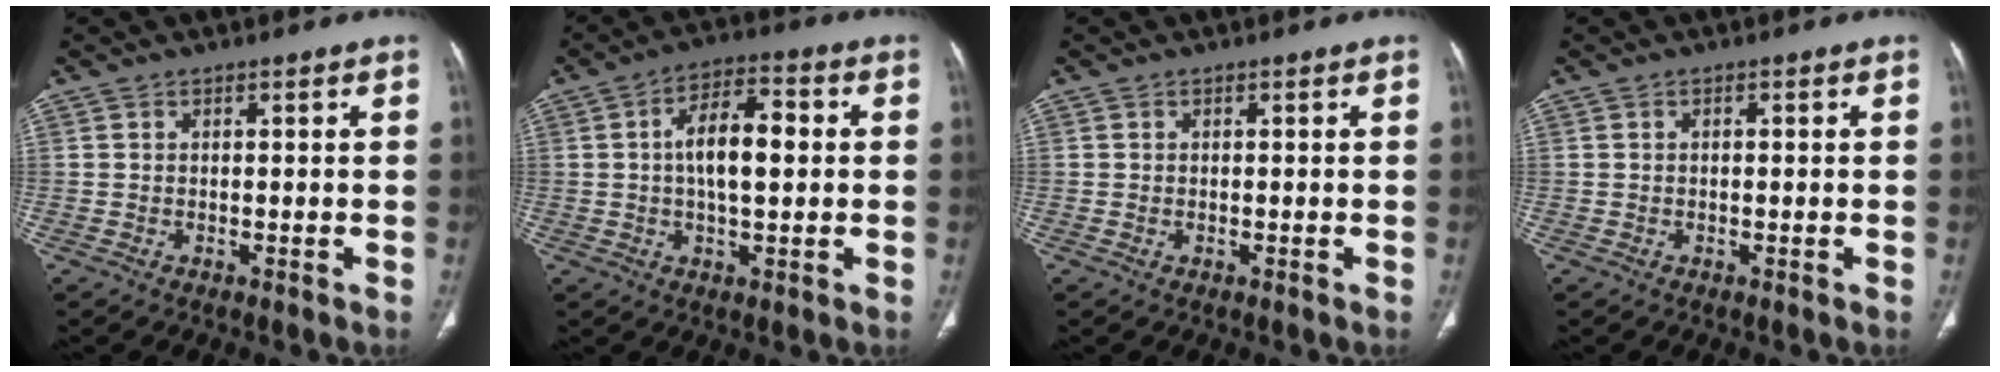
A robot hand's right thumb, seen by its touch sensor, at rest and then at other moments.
{"total": 10.2, "force": [0.8, 4.6, 9.0], "torque": [-0.144, 0.017, 0.009]}
{"total": 0.0}
{"total": 0.6, "force": [0.0, 0.2, 0.6], "torque": [-0.013, 0.004, 0.002]}